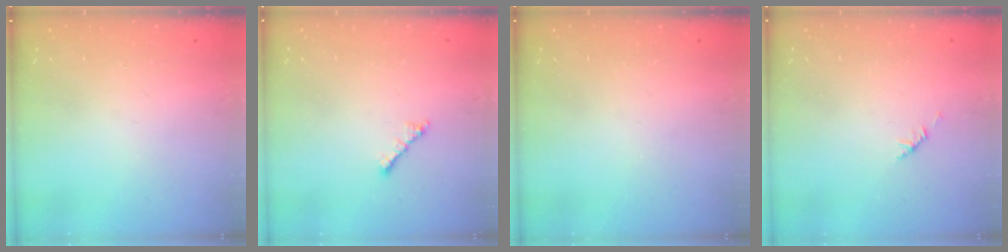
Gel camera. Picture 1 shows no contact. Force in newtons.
{"total": 2.0, "press": 1.9, "slide": 0.6}
{"total": 0.0}
{"total": 1.9, "press": 1.8, "slide": 0.6}